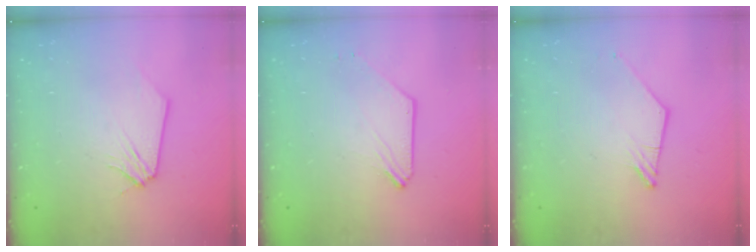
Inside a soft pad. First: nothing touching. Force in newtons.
{"total": 0.0}
{"total": 0.8, "press": 0.8, "slide": 0.2}